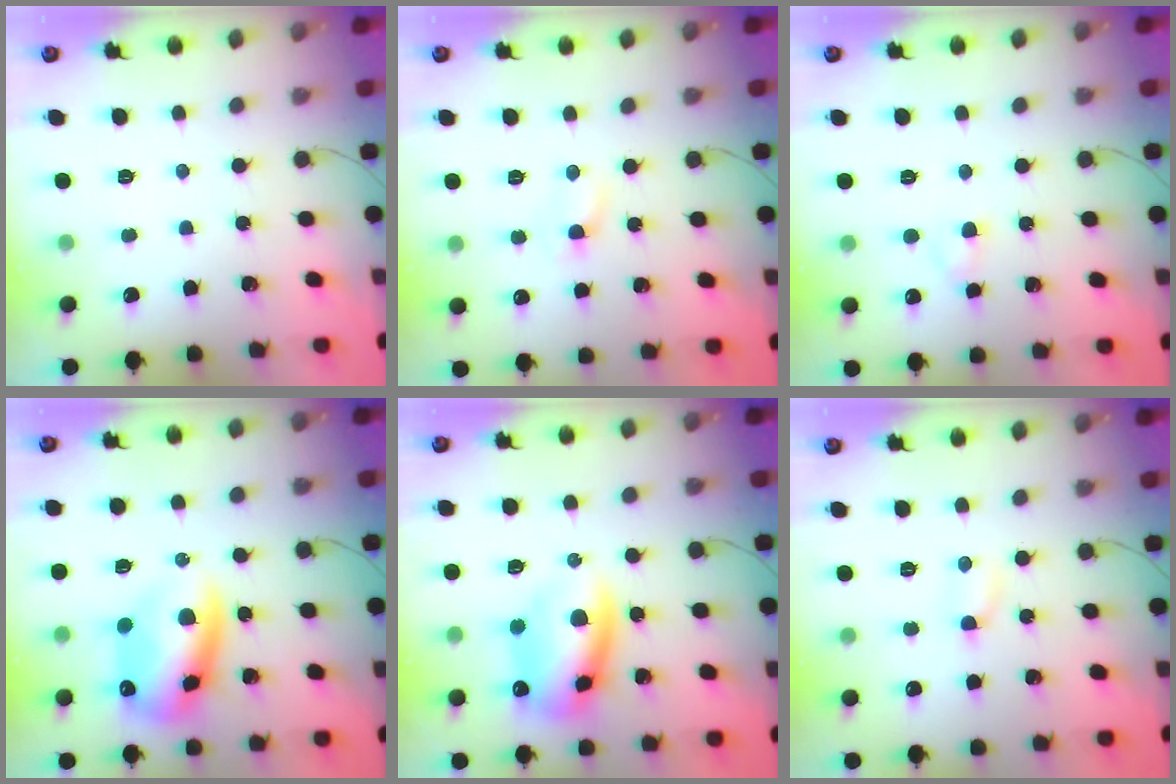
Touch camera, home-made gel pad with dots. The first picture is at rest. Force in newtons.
{"total": 3.7, "press": 3.5, "slide": 1.1}
{"total": 2.0, "press": 1.7, "slide": 1.0}
{"total": 12.9, "press": 12.4, "slide": 3.7}
{"total": 12.2, "press": 11.9, "slide": 2.6}
{"total": 2.7, "press": 2.6, "slide": 0.8}